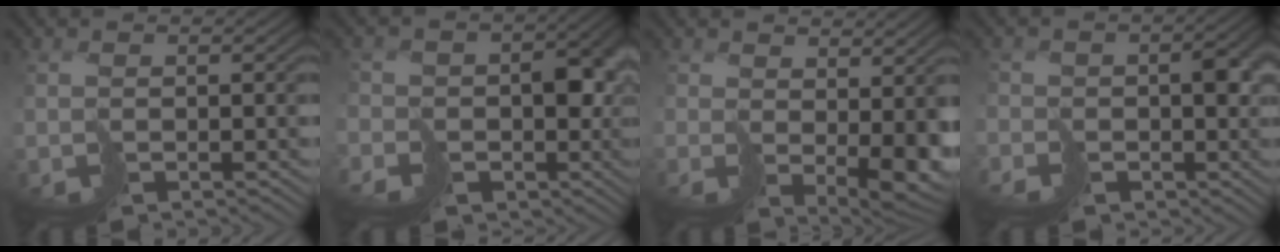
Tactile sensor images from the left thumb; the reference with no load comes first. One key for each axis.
{"total": 10.3, "fx": -3.6, "fy": 8.8, "fz": 4.1, "tx": -0.079, "ty": -0.020, "tz": -0.062}
{"total": 5.3, "fx": 0.9, "fy": 2.9, "fz": 4.3, "tx": -0.076, "ty": -0.028, "tz": 0.040}
{"total": 4.5, "fx": -2.2, "fy": 3.7, "fz": 1.5, "tx": -0.011, "ty": 0.003, "tz": -0.043}